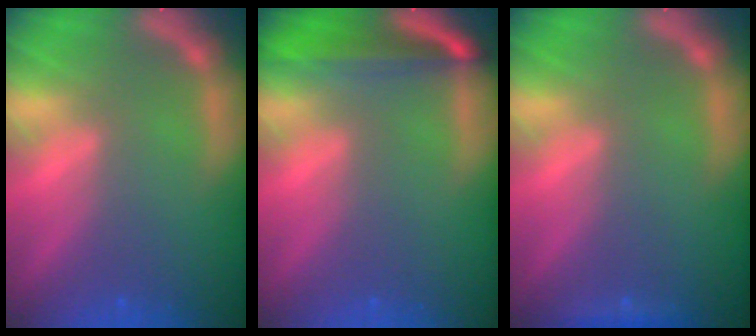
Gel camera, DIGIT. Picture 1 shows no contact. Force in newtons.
{"total": 5.5}
{"total": 0.9}